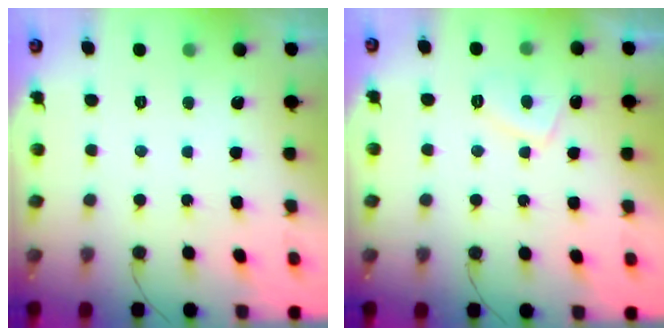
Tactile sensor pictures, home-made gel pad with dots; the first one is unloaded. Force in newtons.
{"total": 4.4, "press": 4.2, "slide": 1.1}